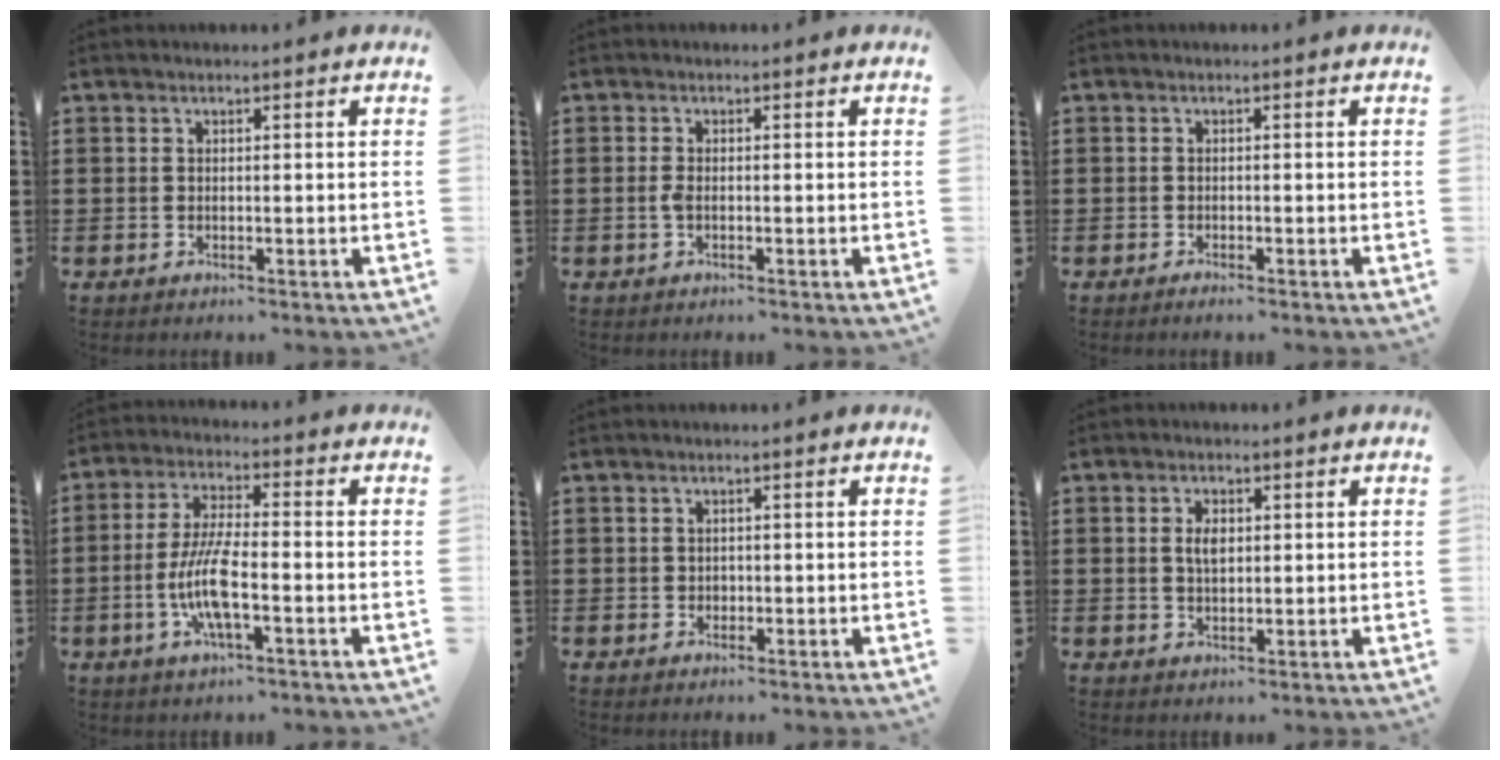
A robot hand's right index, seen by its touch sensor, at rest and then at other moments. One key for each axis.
{"total": 1.3, "fx": -0.4, "fy": 0.4, "fz": 1.2, "tx": -0.030, "ty": -0.004, "tz": -0.008}
{"total": 0.7, "fx": -0.7, "fy": -0.1, "fz": 0.2, "tx": -0.006, "ty": -0.004, "tz": -0.012}
{"total": 8.3, "fx": -2.4, "fy": 2.1, "fz": 7.6, "tx": -0.168, "ty": -0.011, "tz": -0.052}
{"total": 0.8, "fx": 0.2, "fy": 0.8, "fz": 0.2, "tx": -0.006, "ty": 0.004, "tz": 0.004}
{"total": 2.6, "fx": 0.5, "fy": 1.3, "fz": 2.2, "tx": -0.039, "ty": 0.004, "tz": 0.005}